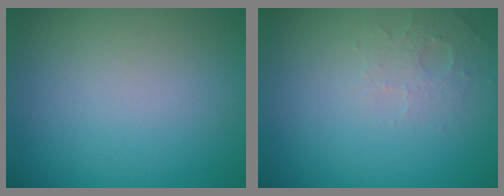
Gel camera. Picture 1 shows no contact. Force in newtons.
{"total": 1.8, "press": 1.7, "slide": 0.4}